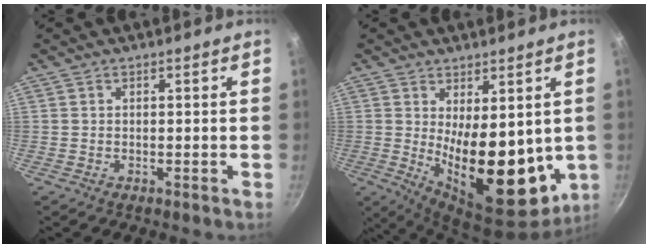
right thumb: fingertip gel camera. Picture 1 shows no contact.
{"total": 17.2, "force": [0.3, 8.3, 15.1], "torque": [-0.191, -0.044, 0.026]}